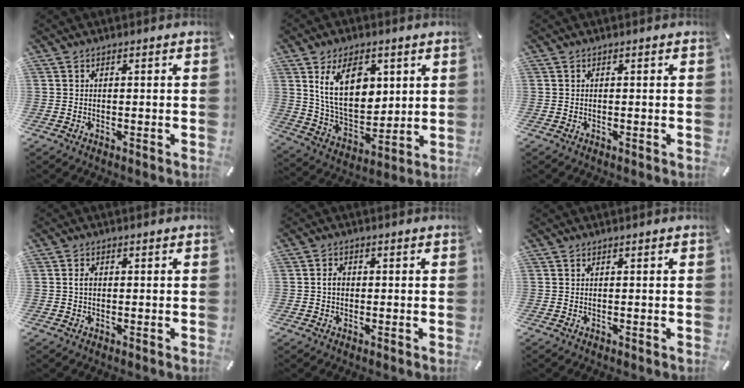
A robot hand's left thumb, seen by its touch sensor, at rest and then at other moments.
{"total": 15.3, "force": [6.1, 9.8, 10.1], "torque": [-0.187, -0.016, 0.109]}
{"total": 0.0}
{"total": 1.8, "force": [0.0, 1.2, 1.3], "torque": [-0.027, 0.004, -0.002]}
{"total": 2.4, "force": [-0.2, 1.8, 1.5], "torque": [-0.030, 0.006, -0.005]}
{"total": 0.0}